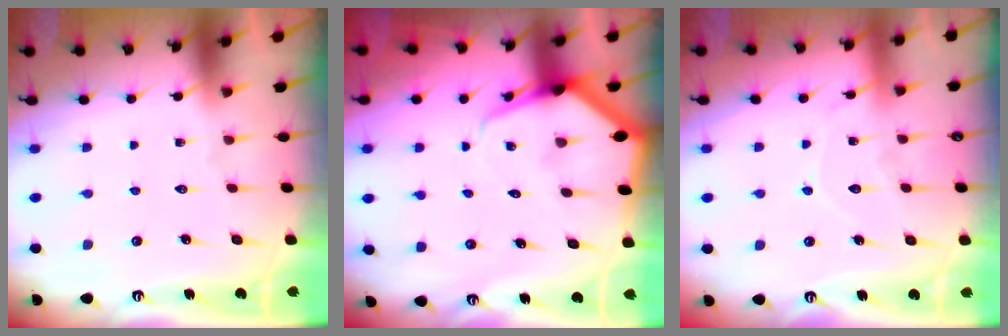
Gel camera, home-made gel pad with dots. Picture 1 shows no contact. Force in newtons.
{"total": 6.1, "press": 6.0, "slide": 0.5}
{"total": 8.4, "press": 8.4, "slide": 0.8}